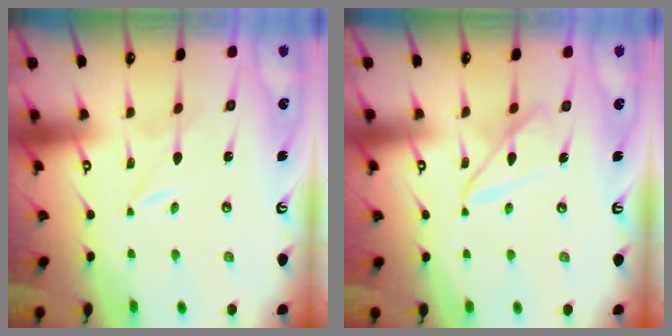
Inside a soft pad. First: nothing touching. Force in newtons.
{"total": 10.4, "press": 10.4, "slide": 0.8}